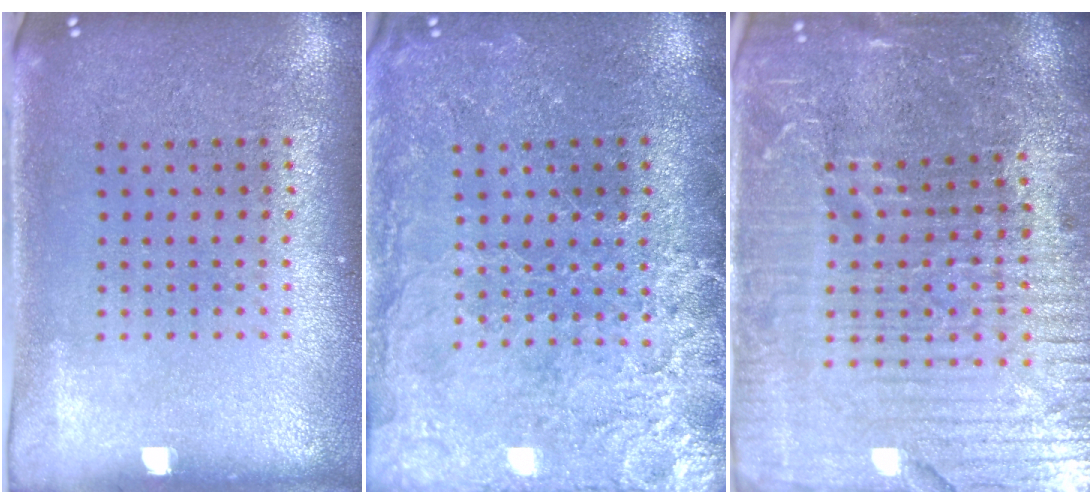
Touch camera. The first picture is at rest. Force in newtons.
{"total": 3.6, "press": 3.3, "slide": 1.3}
{"total": 6.4, "press": 5.6, "slide": 3.0}